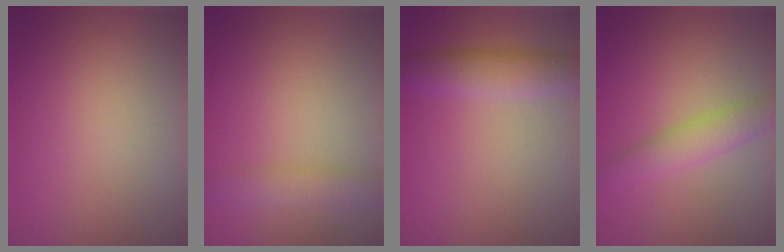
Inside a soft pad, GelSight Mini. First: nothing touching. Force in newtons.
{"total": 3.0, "press": 3.0, "slide": 0.1}
{"total": 4.0, "press": 4.0, "slide": 0.2}
{"total": 3.3, "press": 3.3, "slide": 0.2}